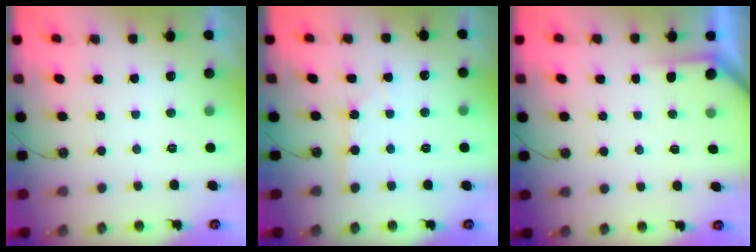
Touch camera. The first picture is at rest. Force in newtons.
{"total": 2.2, "press": 2.2, "slide": 0.4}
{"total": 2.2, "press": 2.2, "slide": 0.3}